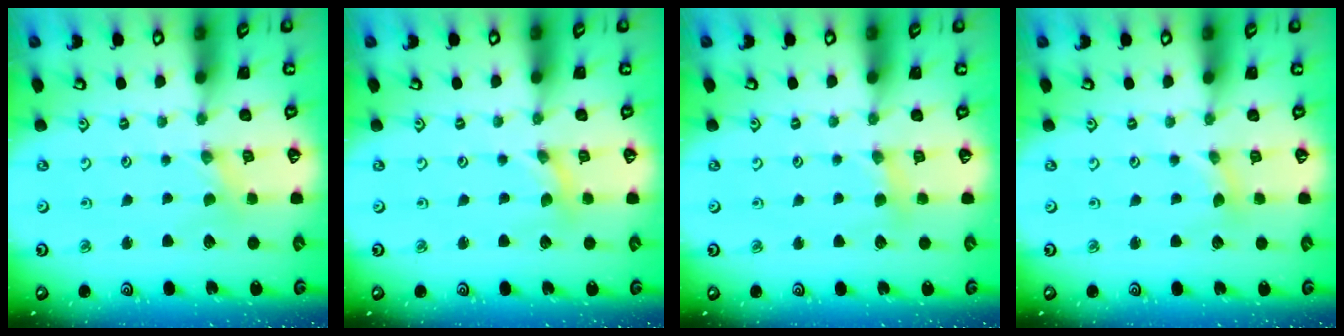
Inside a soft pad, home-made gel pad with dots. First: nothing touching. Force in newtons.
{"total": 0.0}
{"total": 4.0, "press": 4.0, "slide": 0.6}
{"total": 1.7, "press": 1.6, "slide": 0.2}